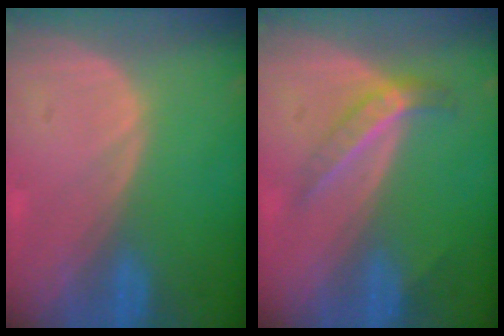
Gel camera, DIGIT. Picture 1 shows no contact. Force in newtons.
{"total": 4.5, "press": 4.1, "slide": 2.0}